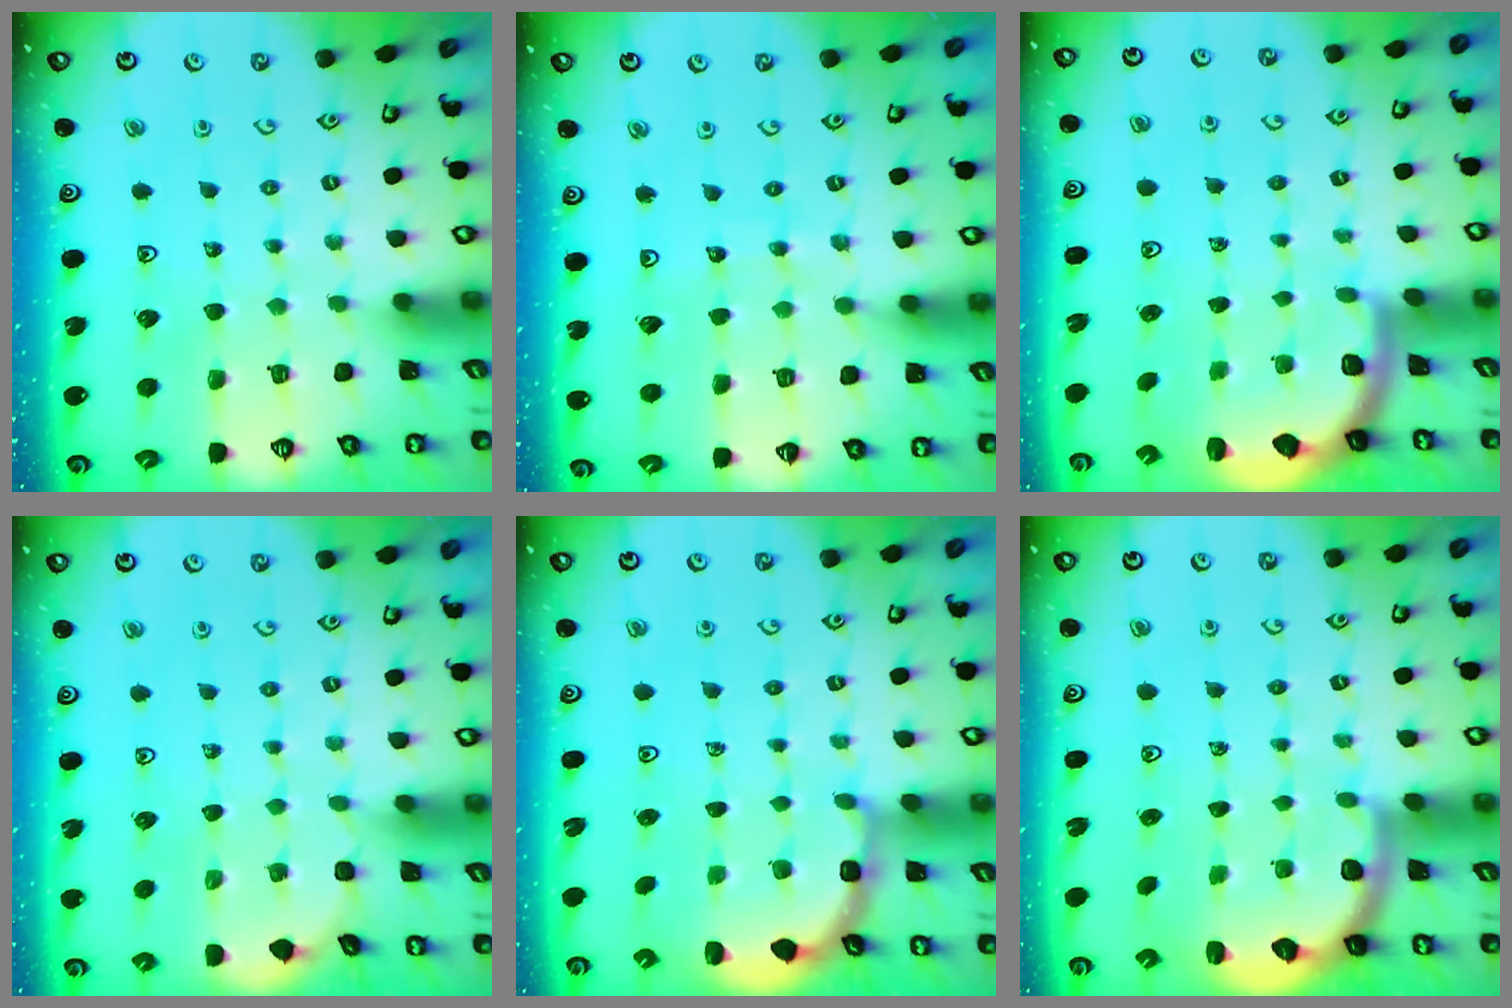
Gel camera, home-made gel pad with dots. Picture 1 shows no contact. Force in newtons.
{"total": 7.1, "press": 7.1, "slide": 0.9}
{"total": 2.0, "press": 1.9, "slide": 0.5}
{"total": 0.9, "press": 0.9, "slide": 0.1}
{"total": 2.7, "press": 2.3, "slide": 1.5}
{"total": 2.6, "press": 2.3, "slide": 1.2}